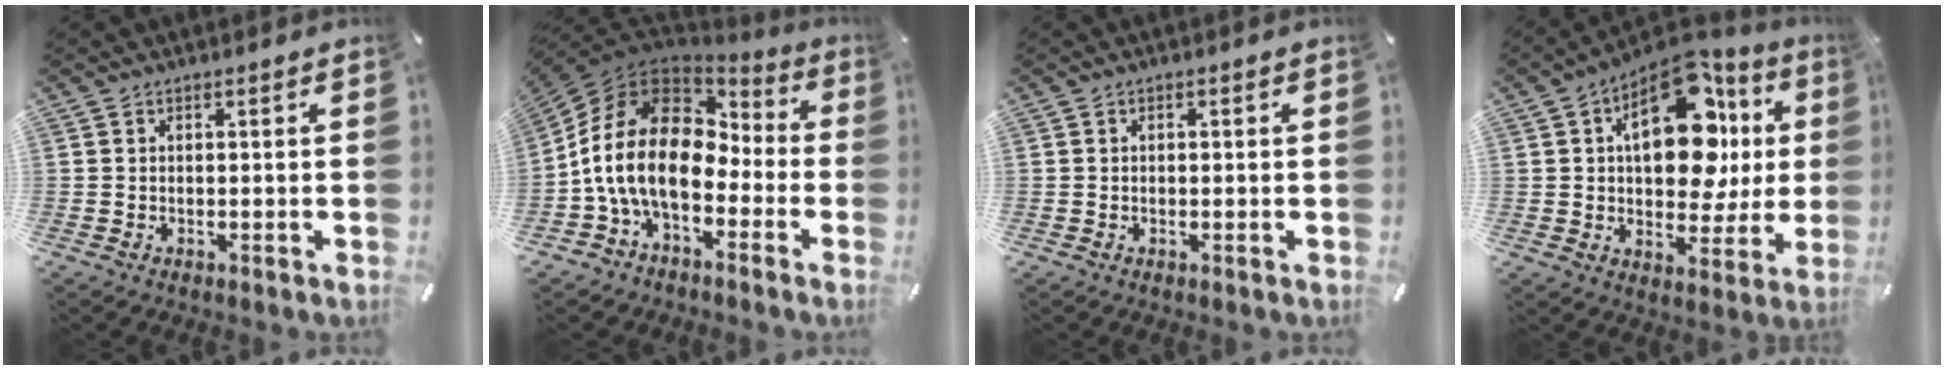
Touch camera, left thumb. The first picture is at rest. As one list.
[{"total": 17.6, "force": [-2.7, 11.7, 12.9], "torque": [-0.276, 0.021, -0.049]}, {"total": 0.7, "force": [-0.2, 0.5, 0.5], "torque": [-0.010, 0.001, -0.004]}, {"total": 21.5, "force": [5.6, 12.8, 16.4], "torque": [-0.238, -0.029, 0.091]}]